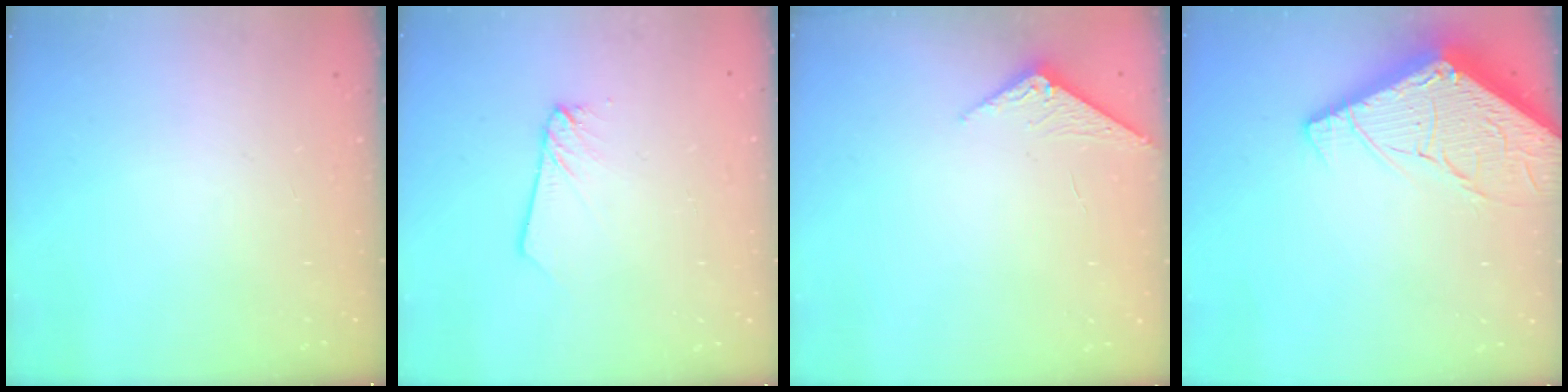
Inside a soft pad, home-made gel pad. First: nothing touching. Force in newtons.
{"total": 1.5, "press": 1.4, "slide": 0.1}
{"total": 2.4, "press": 2.4, "slide": 0.3}
{"total": 13.3, "press": 13.2, "slide": 1.5}